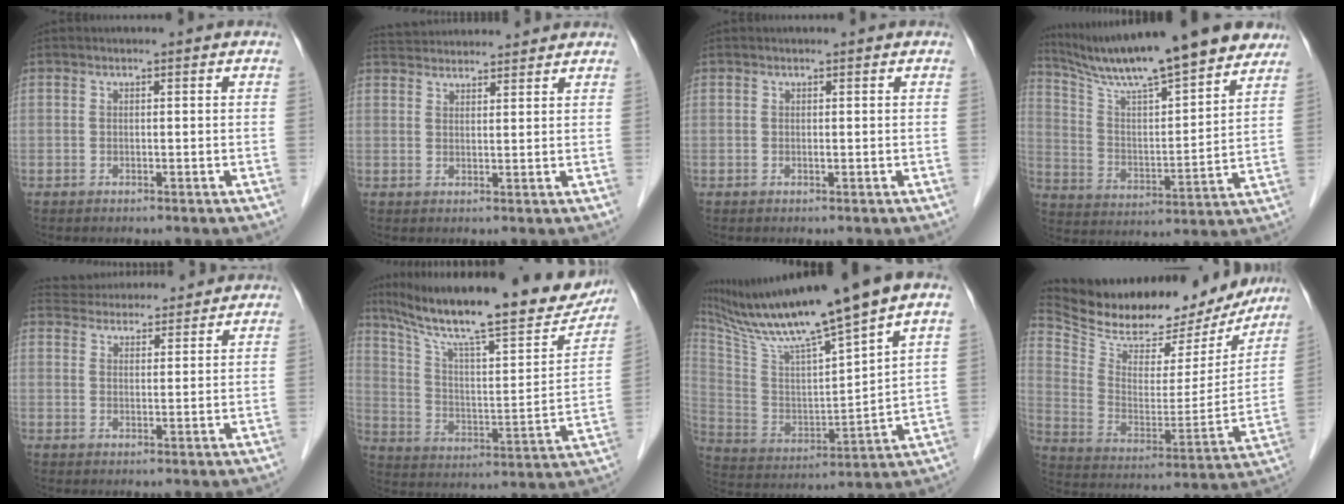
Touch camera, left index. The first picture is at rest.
{"total": 9.6, "force": [9.2, 1.6, 2.1], "torque": [-0.036, 0.036, 0.135]}
{"total": 0.0}
{"total": 21.7, "force": [18.7, 2.1, 10.8], "torque": [-0.181, 0.006, 0.290]}
{"total": 11.5, "force": [11.0, 2.6, 2.4], "torque": [-0.035, 0.032, 0.159]}
{"total": 26.6, "force": [21.7, 4.6, 14.7], "torque": [-0.238, -0.011, 0.313]}
{"total": 18.7, "force": [15.0, -0.7, 11.1], "torque": [-0.198, -0.002, 0.269]}
{"total": 27.6, "force": [24.2, 8.1, 10.5], "torque": [-0.189, -0.027, 0.343]}